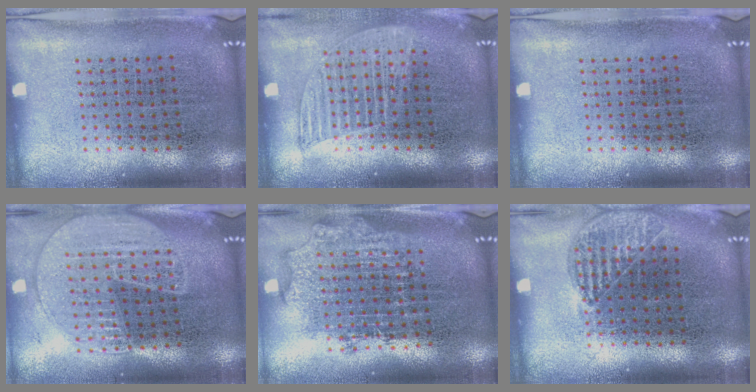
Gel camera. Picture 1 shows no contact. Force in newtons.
{"total": 1.2, "press": 1.1, "slide": 0.6}
{"total": 0.0}
{"total": 1.7, "press": 1.6, "slide": 0.6}
{"total": 1.8, "press": 1.4, "slide": 1.1}
{"total": 1.0, "press": 1.0, "slide": 0.2}